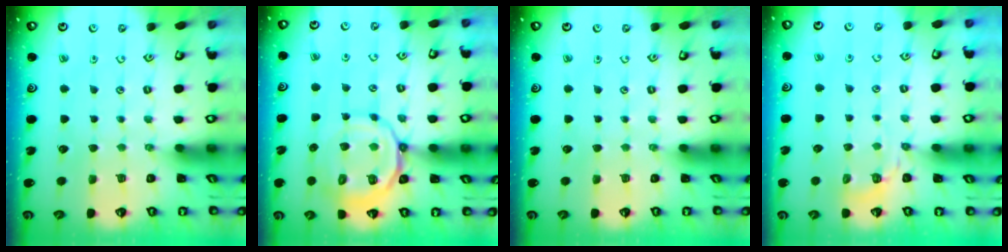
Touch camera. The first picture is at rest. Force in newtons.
{"total": 12.5, "press": 12.3, "slide": 1.9}
{"total": 0.0}
{"total": 3.4, "press": 2.9, "slide": 1.7}